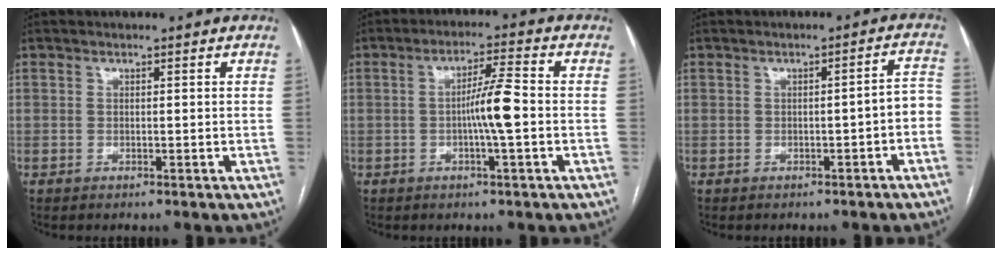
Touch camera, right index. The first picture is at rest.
{"total": 6.1, "force": [-0.9, -0.1, 6.0], "torque": [-0.107, 0.007, -0.017]}
{"total": 3.5, "force": [-1.7, 0.8, 3.0], "torque": [-0.026, 0.019, -0.020]}